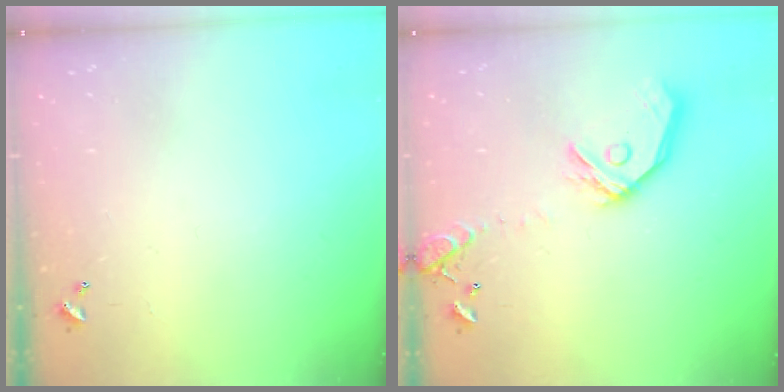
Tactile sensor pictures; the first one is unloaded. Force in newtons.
{"total": 16.5, "press": 16.3, "slide": 2.4}